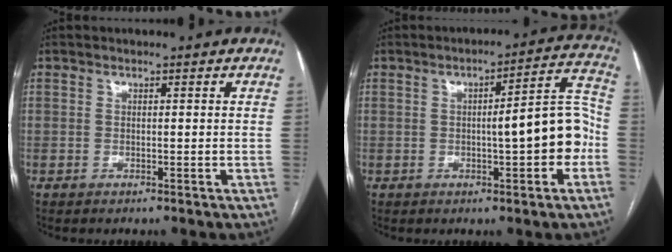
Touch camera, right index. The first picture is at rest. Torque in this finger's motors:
{"motor_torque": [1.67, -0.20, 0.75, 0.14]}